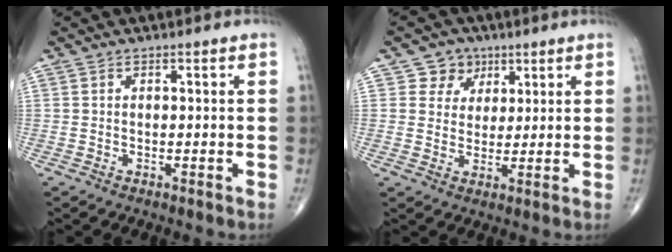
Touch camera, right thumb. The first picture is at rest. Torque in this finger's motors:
{"motor_torque": [-0.14, 0.21, 0.26, 0.25, 0.00]}